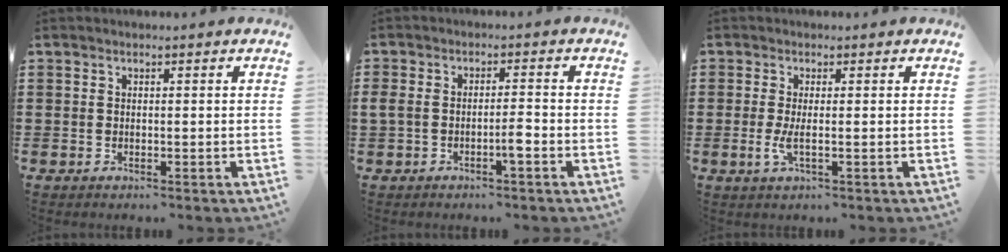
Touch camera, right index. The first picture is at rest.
{"total": 3.3, "force": [-1.4, 0.9, 2.8], "torque": [-0.051, 0.007, -0.027]}
{"total": 2.7, "force": [-0.3, 0.3, 2.6], "torque": [-0.064, -0.010, -0.009]}